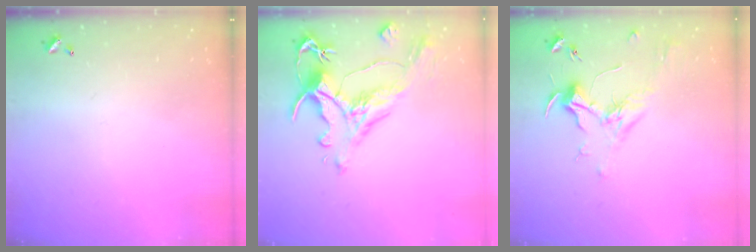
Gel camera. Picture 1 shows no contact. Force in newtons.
{"total": 1.6, "press": 0.8, "slide": 1.4}
{"total": 1.9, "press": 1.7, "slide": 0.8}